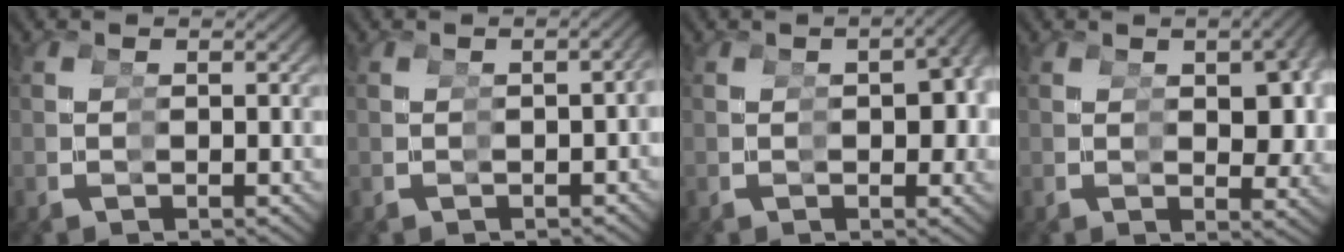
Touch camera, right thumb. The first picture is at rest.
{"total": 1.6, "force": [-0.6, 0.6, 1.4], "torque": [-0.025, -0.001, -0.005]}
{"total": 4.2, "force": [0.1, 1.8, 3.8], "torque": [-0.037, 0.008, 0.001]}
{"total": 3.9, "force": [0.5, 1.6, 3.5], "torque": [-0.031, -0.001, 0.010]}